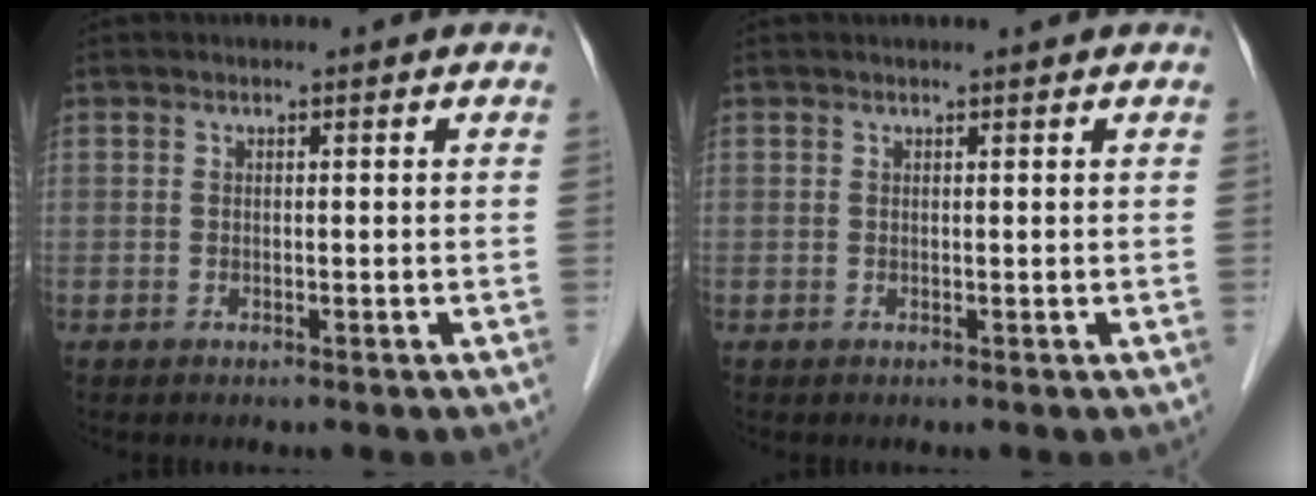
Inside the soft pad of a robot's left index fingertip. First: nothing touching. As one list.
[{"total": 1.1, "force": [1.0, -0.2, 0.4], "torque": [-0.007, 0.007, 0.018]}]